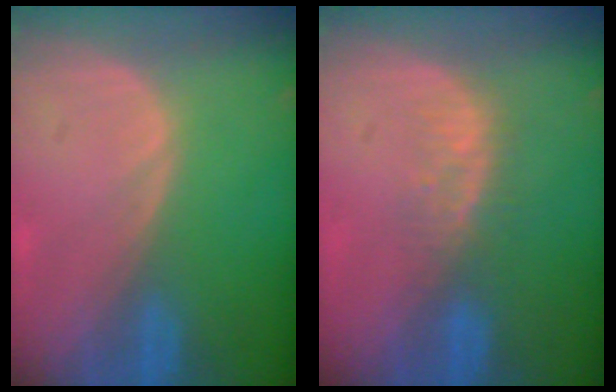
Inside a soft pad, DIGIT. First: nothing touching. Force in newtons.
{"total": 3.9, "press": 3.5, "slide": 1.8}